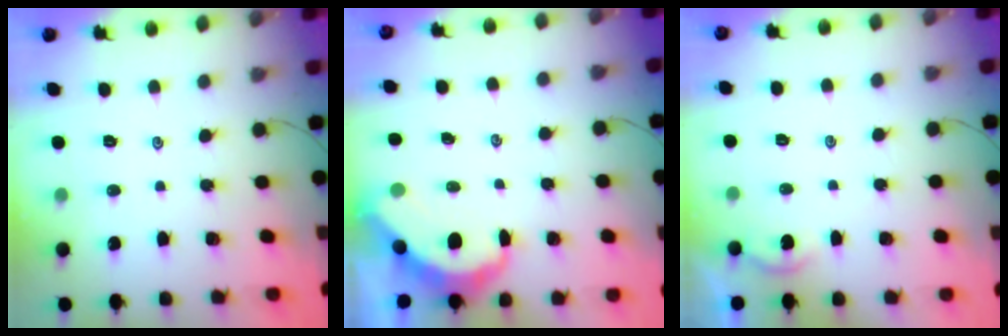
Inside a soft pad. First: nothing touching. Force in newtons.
{"total": 6.0, "press": 6.0, "slide": 0.4}
{"total": 1.2, "press": 1.2, "slide": 0.2}